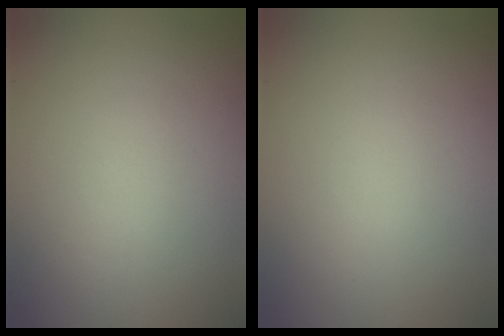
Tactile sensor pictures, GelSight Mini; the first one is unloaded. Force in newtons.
{"total": 0.0}